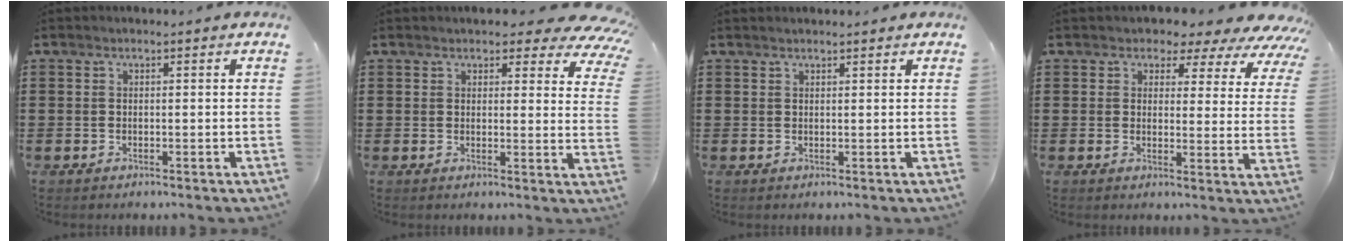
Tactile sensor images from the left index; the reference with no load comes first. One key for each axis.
{"total": 4.3, "fx": 3.6, "fy": 1.4, "fz": 1.8, "tx": -0.025, "ty": -0.017, "tz": 0.061}
{"total": 0.8, "fx": 0.7, "fy": 0.0, "fz": 0.2, "tx": -0.005, "ty": -0.001, "tz": 0.015}
{"total": 3.4, "fx": 2.6, "fy": 1.9, "fz": 1.0, "tx": -0.033, "ty": -0.016, "tz": 0.038}